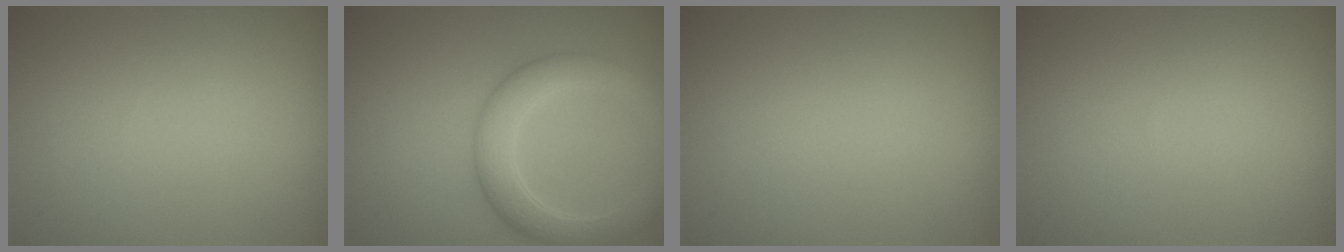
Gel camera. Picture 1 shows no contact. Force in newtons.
{"total": 4.7, "press": 4.7, "slide": 0.0}
{"total": 0.0}
{"total": 0.0}